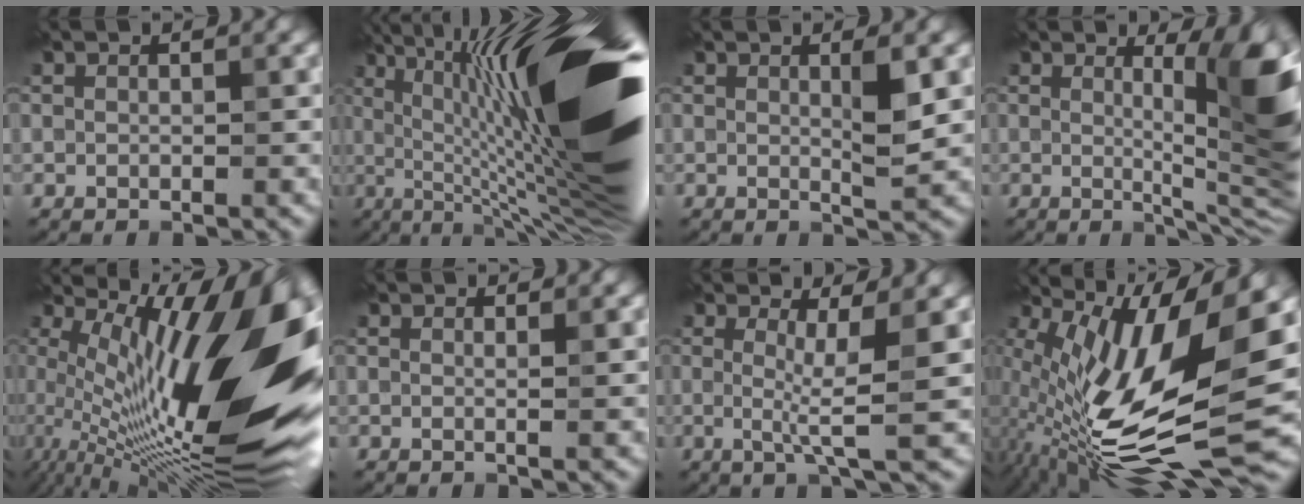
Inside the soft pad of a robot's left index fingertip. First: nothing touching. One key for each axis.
{"total": 21.7, "fx": 1.8, "fy": 4.6, "fz": 21.1, "tx": -0.282, "ty": 0.055, "tz": 0.029}
{"total": 2.6, "fx": 0.6, "fy": 0.3, "fz": 2.5, "tx": -0.039, "ty": -0.005, "tz": 0.008}
{"total": 10.6, "fx": 1.6, "fy": 2.5, "fz": 10.2, "tx": -0.111, "ty": -0.005, "tz": 0.024}
{"total": 18.1, "fx": 1.8, "fy": 6.0, "fz": 17.0, "tx": -0.253, "ty": 0.012, "tz": 0.031}
{"total": 0.8, "fx": 0.3, "fy": 0.2, "fz": 0.7, "tx": -0.005, "ty": -0.003, "tz": 0.000}
{"total": 4.6, "fx": 0.3, "fy": 0.6, "fz": 4.5, "tx": -0.079, "ty": -0.009, "tz": 0.004}
{"total": 16.7, "fx": -1.0, "fy": 6.0, "fz": 15.5, "tx": -0.288, "ty": -0.005, "tz": -0.019}